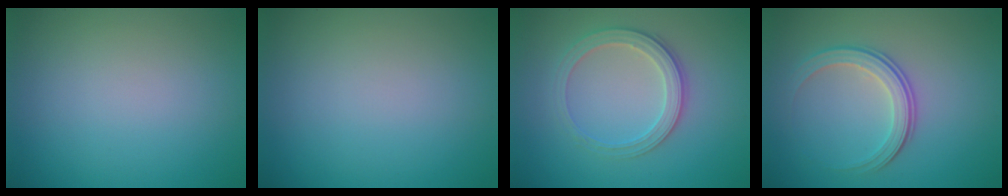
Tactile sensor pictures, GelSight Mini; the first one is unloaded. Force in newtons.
{"total": 0.0}
{"total": 2.9, "press": 2.8, "slide": 0.7}
{"total": 3.0, "press": 2.6, "slide": 1.5}